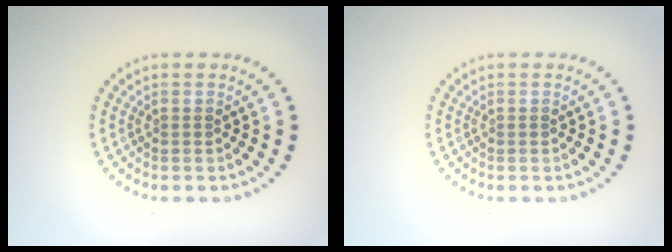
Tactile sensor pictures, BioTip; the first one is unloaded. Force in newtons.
{"total": 0.0}